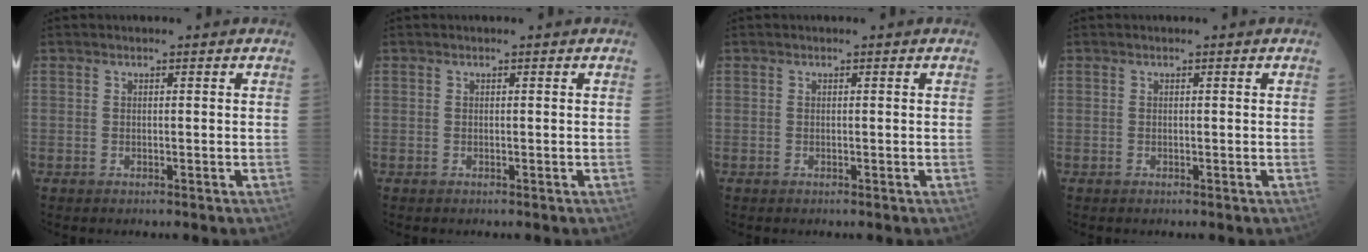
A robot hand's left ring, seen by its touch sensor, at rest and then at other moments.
{"total": 0.0}
{"total": 0.0}
{"total": 0.0}